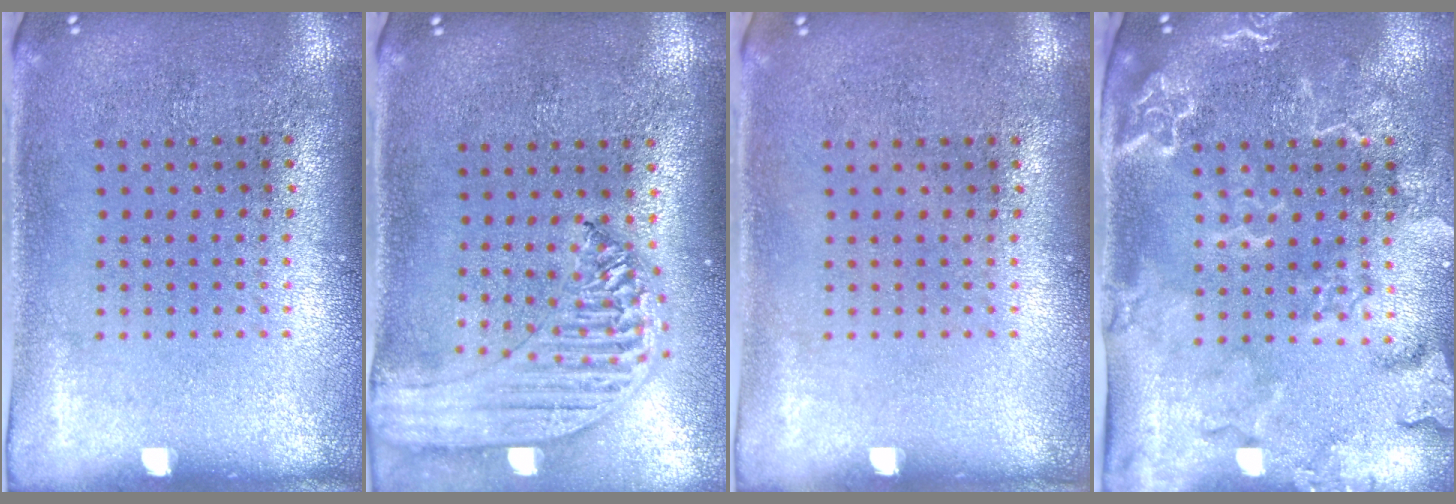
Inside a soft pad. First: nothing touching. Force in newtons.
{"total": 1.8, "press": 1.7, "slide": 0.6}
{"total": 0.0}
{"total": 2.8, "press": 2.5, "slide": 1.3}